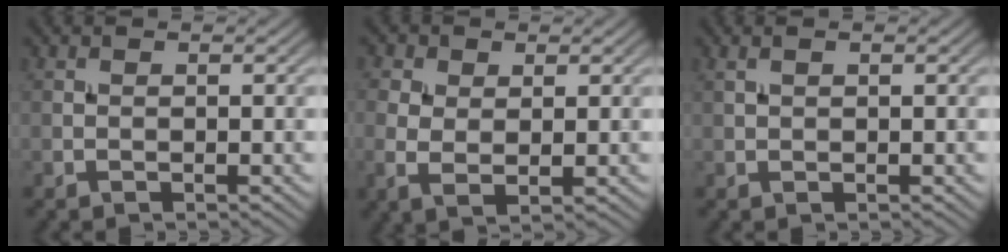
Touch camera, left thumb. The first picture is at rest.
{"total": 3.8, "force": [0.8, 2.2, 3.0], "torque": [-0.074, -0.001, 0.012]}
{"total": 1.0, "force": [0.6, 0.2, 0.8], "torque": [-0.022, 0.006, 0.011]}